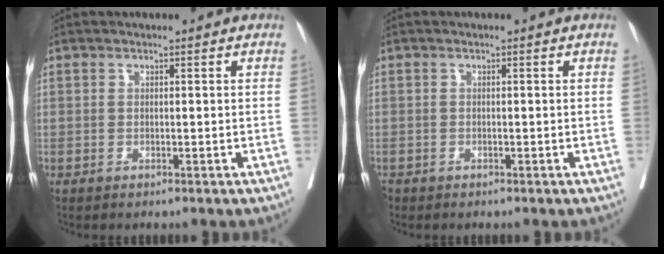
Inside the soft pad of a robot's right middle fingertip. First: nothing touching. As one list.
[{"total": 1.1, "force": [-0.8, 0.7, 0.2], "torque": [-0.009, -0.003, -0.013]}]